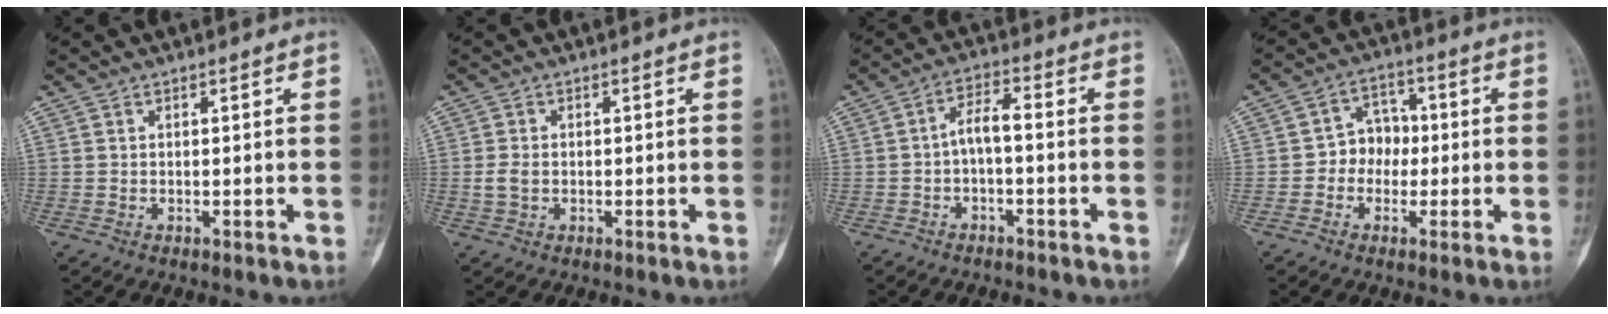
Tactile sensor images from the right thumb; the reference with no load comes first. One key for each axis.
{"total": 2.4, "fx": -0.3, "fy": 1.7, "fz": 1.6, "tx": -0.036, "ty": 0.004, "tz": -0.006}
{"total": 4.3, "fx": -1.3, "fy": 1.6, "fz": 3.8, "tx": -0.064, "ty": 0.031, "tz": -0.029}
{"total": 6.4, "fx": -0.8, "fy": 5.4, "fz": 3.3, "tx": -0.011, "ty": 0.022, "tz": -0.028}